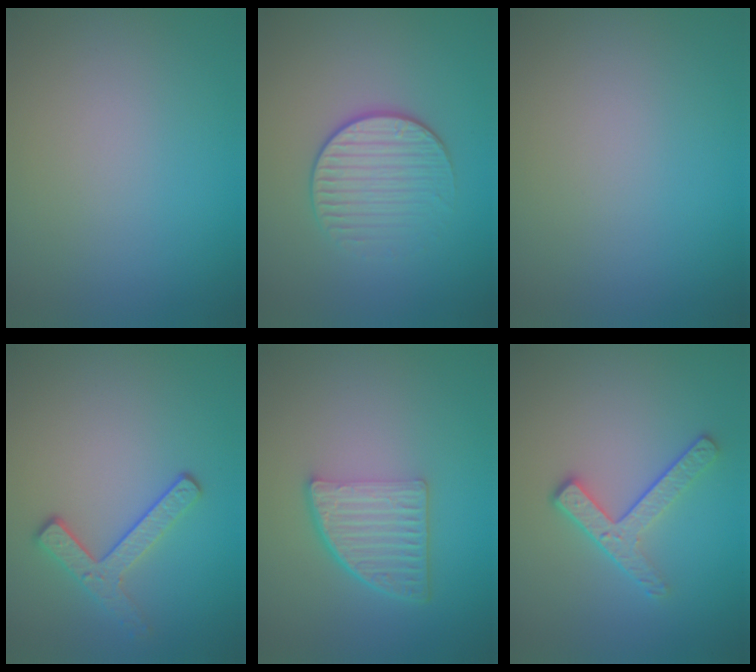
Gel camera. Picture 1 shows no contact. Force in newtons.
{"total": 3.4, "press": 2.7, "slide": 2.0}
{"total": 0.0}
{"total": 2.7, "press": 2.3, "slide": 1.3}
{"total": 4.8, "press": 3.3, "slide": 3.6}
{"total": 3.1, "press": 2.5, "slide": 1.9}